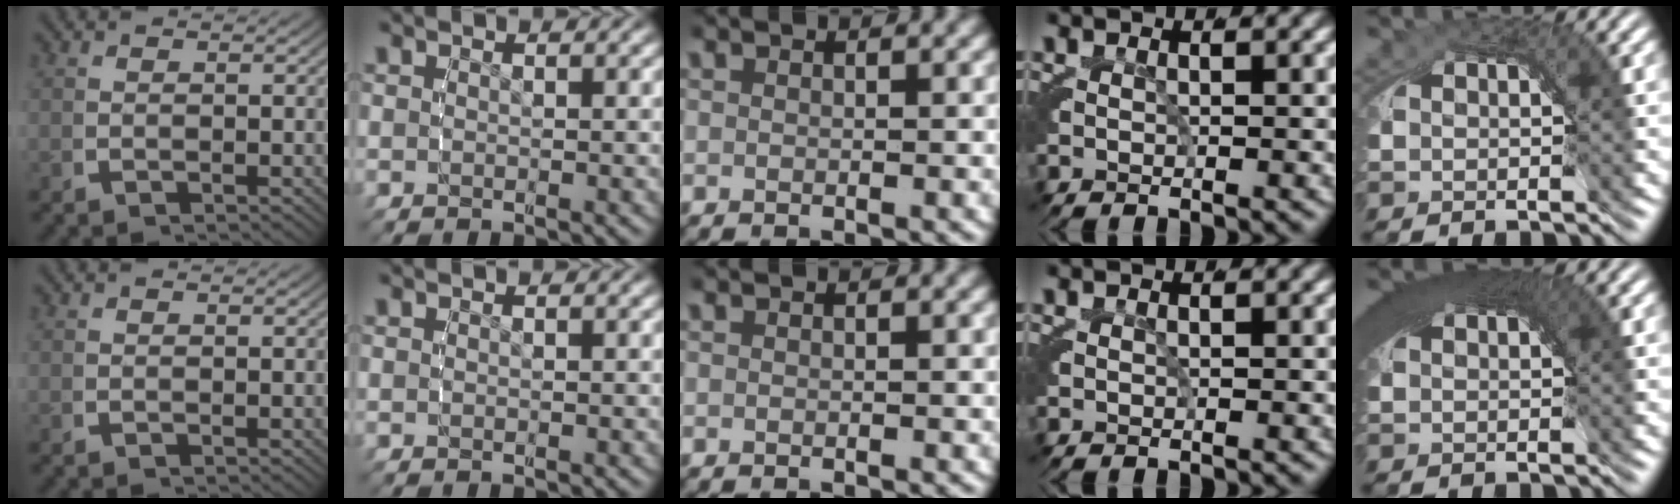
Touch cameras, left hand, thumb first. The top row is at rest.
{"little": {"total": 5.9, "force": [1.9, 2.1, 5.2], "torque": [-0.063, 0.017, 0.020]}}